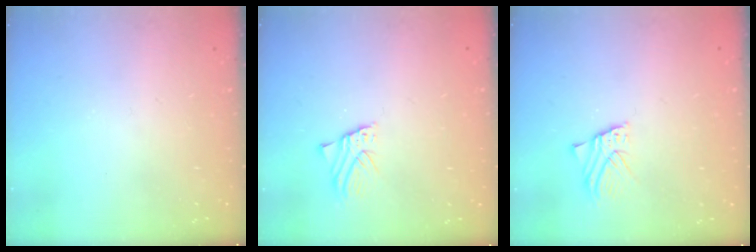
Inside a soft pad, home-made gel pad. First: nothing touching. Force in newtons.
{"total": 1.8, "press": 1.8, "slide": 0.1}
{"total": 2.2, "press": 2.2, "slide": 0.0}